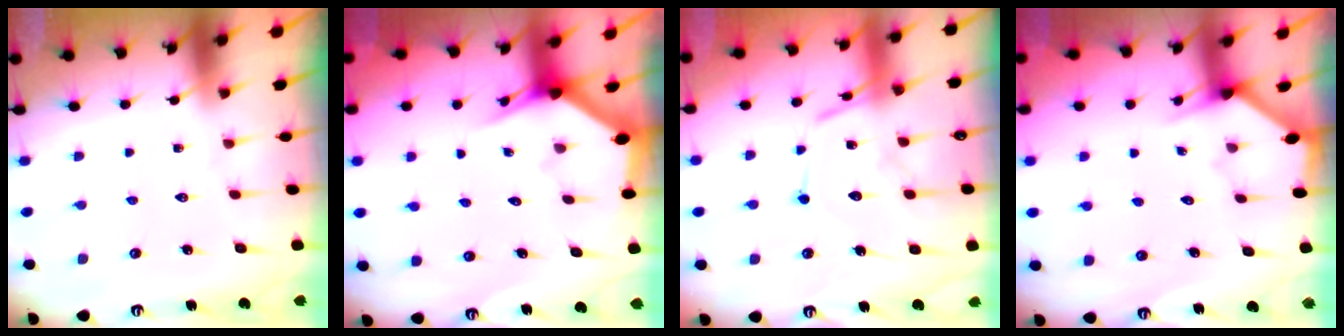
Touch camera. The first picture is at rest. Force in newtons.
{"total": 2.9, "press": 2.9, "slide": 0.1}
{"total": 15.8, "press": 15.7, "slide": 1.4}
{"total": 1.9, "press": 1.9, "slide": 0.1}